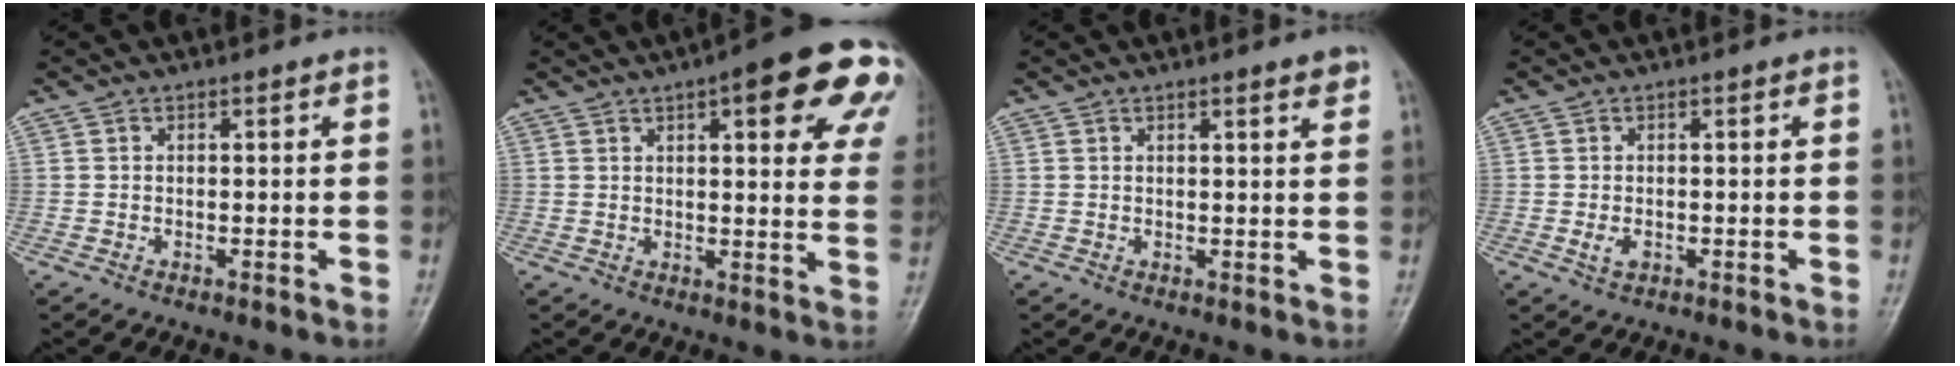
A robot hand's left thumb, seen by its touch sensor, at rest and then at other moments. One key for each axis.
{"total": 18.8, "fx": 8.4, "fy": 5.5, "fz": 15.8, "tx": -0.172, "ty": -0.015, "tz": 0.093}
{"total": 2.7, "fx": 1.7, "fy": 0.2, "fz": 2.1, "tx": -0.026, "ty": -0.008, "tz": 0.021}
{"total": 1.9, "fx": -0.5, "fy": 1.2, "fz": 1.4, "tx": -0.028, "ty": 0.004, "tz": -0.006}